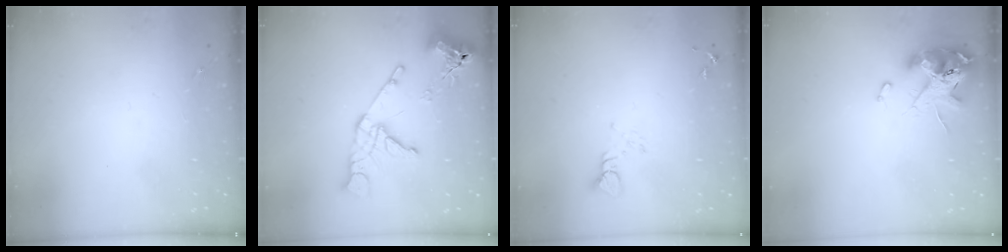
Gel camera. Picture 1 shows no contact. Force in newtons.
{"total": 14.1, "press": 14.0, "slide": 1.6}
{"total": 4.0, "press": 4.0, "slide": 0.1}
{"total": 12.7, "press": 12.5, "slide": 2.0}